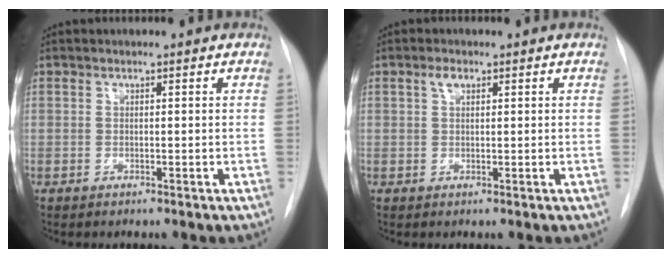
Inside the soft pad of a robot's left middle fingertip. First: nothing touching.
{"total": 1.6, "force": [0.8, 0.8, 1.1], "torque": [-0.021, 0.008, 0.014]}